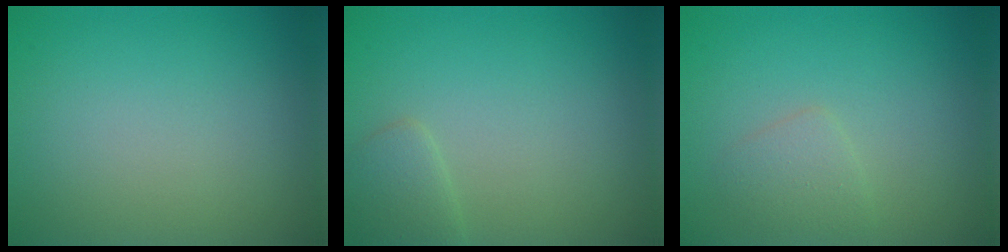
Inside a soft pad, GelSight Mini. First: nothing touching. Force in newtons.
{"total": 1.6, "press": 1.6, "slide": 0.0}
{"total": 1.6, "press": 1.6, "slide": 0.1}